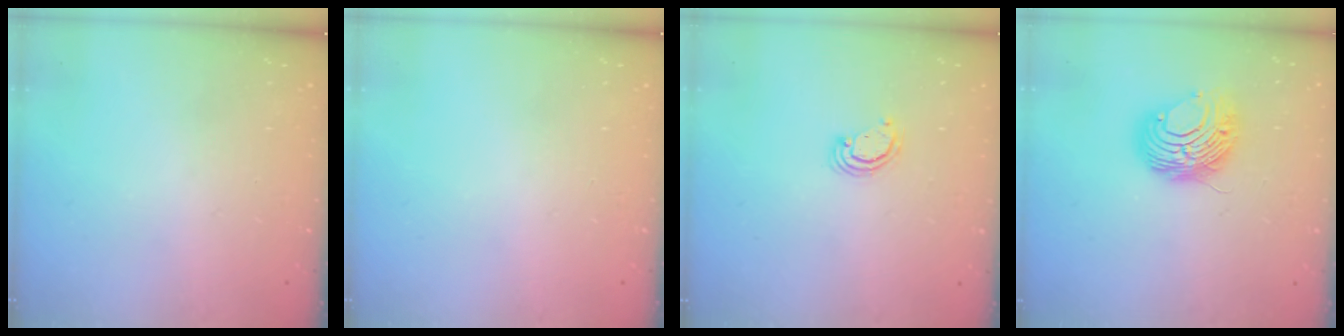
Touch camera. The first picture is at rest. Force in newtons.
{"total": 0.0}
{"total": 2.3, "press": 2.3, "slide": 0.3}
{"total": 9.1, "press": 9.1, "slide": 0.6}